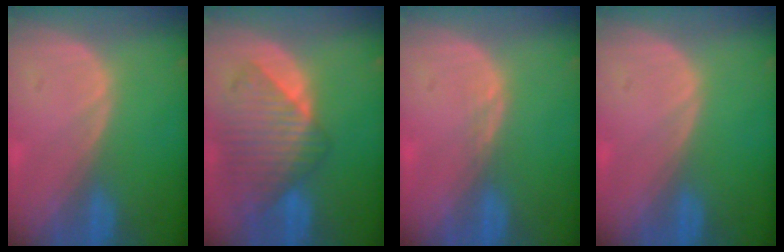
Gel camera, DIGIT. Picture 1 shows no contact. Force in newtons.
{"total": 9.5, "press": 8.4, "slide": 4.6}
{"total": 1.0, "press": 0.8, "slide": 0.7}
{"total": 0.0}